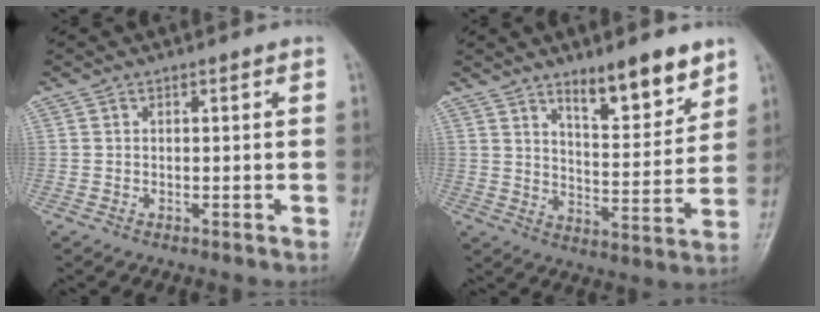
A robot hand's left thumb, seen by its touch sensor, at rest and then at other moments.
{"total": 11.4, "force": [8.0, 3.3, 7.4], "torque": [-0.086, -0.062, 0.130]}